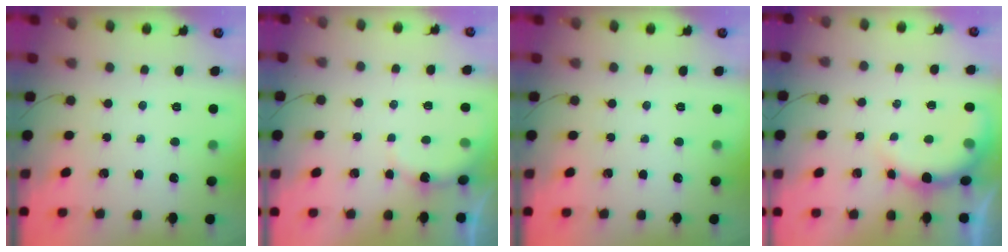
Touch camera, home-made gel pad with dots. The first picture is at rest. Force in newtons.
{"total": 5.7, "press": 5.7, "slide": 1.0}
{"total": 0.0}
{"total": 8.0, "press": 8.0, "slide": 1.1}